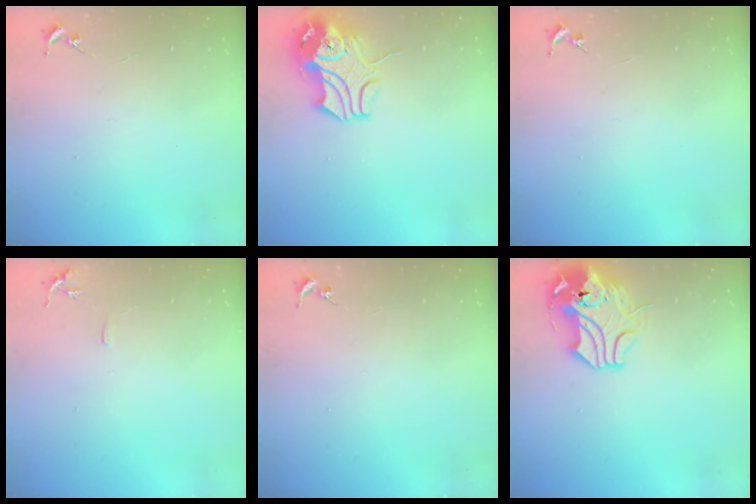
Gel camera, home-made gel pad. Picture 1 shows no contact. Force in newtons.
{"total": 12.0, "press": 11.8, "slide": 2.0}
{"total": 0.0}
{"total": 6.0, "press": 5.9, "slide": 0.7}
{"total": 0.0}
{"total": 12.0, "press": 11.8, "slide": 2.2}